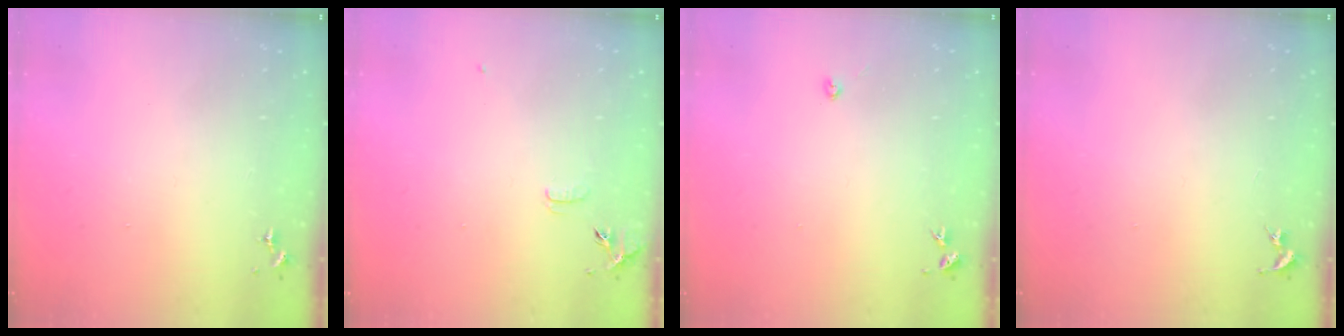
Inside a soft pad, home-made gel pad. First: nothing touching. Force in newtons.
{"total": 6.9, "press": 6.9, "slide": 0.6}
{"total": 2.2, "press": 2.2, "slide": 0.3}
{"total": 0.0}